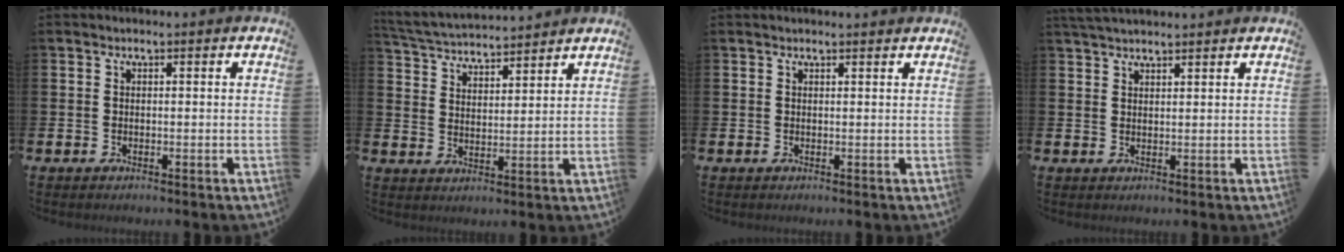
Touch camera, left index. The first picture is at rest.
{"total": 4.6, "force": [4.6, 0.6, 0.2], "torque": [-0.030, -0.029, 0.081]}
{"total": 0.8, "force": [0.7, 0.0, 0.2], "torque": [0.004, -0.003, 0.012]}
{"total": 2.8, "force": [2.6, 0.4, 0.8], "torque": [-0.020, -0.004, 0.049]}